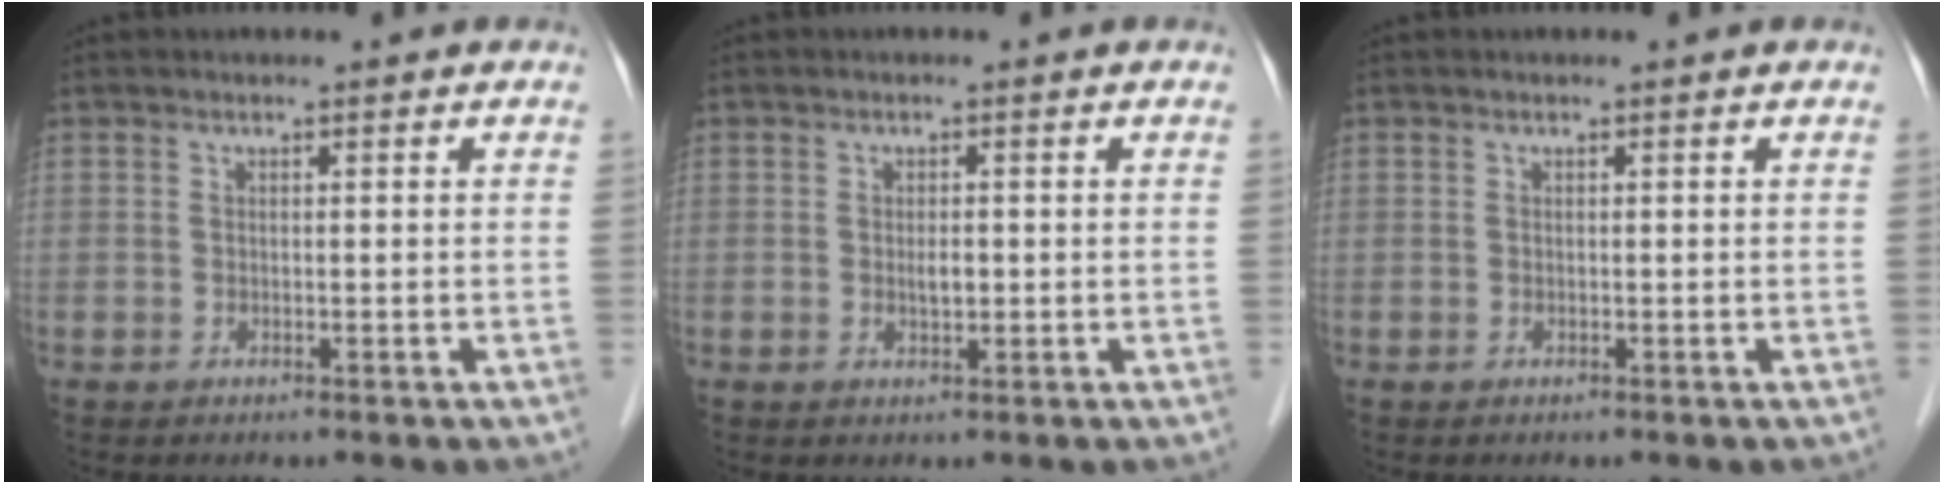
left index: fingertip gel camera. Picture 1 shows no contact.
{"total": 2.6, "force": [-2.2, 0.5, 1.2], "torque": [-0.019, -0.017, -0.041]}
{"total": 0.0}